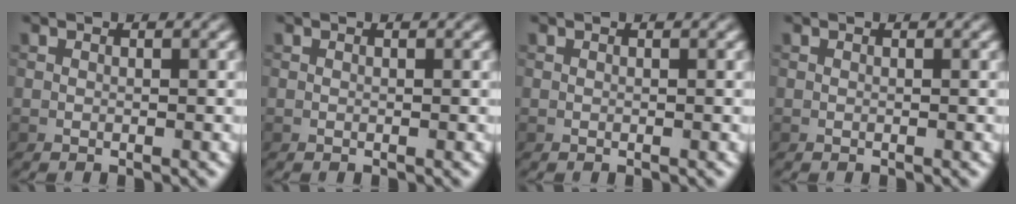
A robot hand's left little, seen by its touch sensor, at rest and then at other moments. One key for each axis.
{"total": 0.0}
{"total": 0.0}
{"total": 0.0}